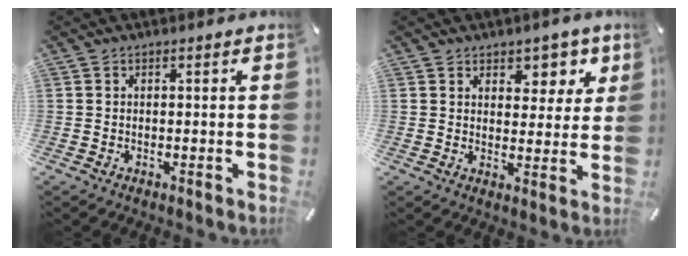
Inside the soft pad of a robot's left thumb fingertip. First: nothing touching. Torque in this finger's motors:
{"motor_torque": [0.47, -0.19, 0.08, 0.21, 0.00]}